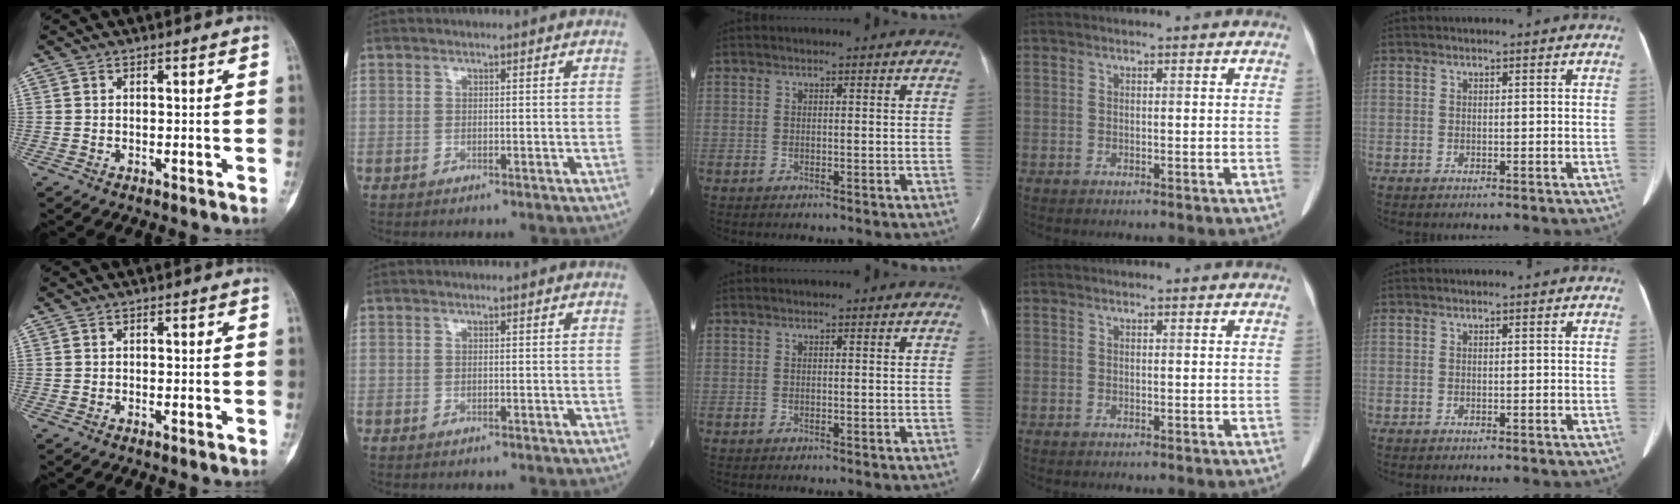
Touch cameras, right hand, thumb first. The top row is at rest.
{}